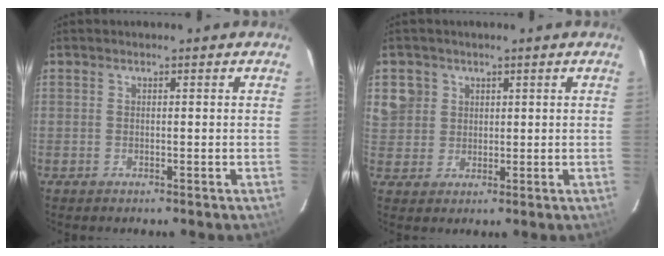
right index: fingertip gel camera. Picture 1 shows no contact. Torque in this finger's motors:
{"motor_torque": [0.38, 0.31, 0.01, 0.00]}